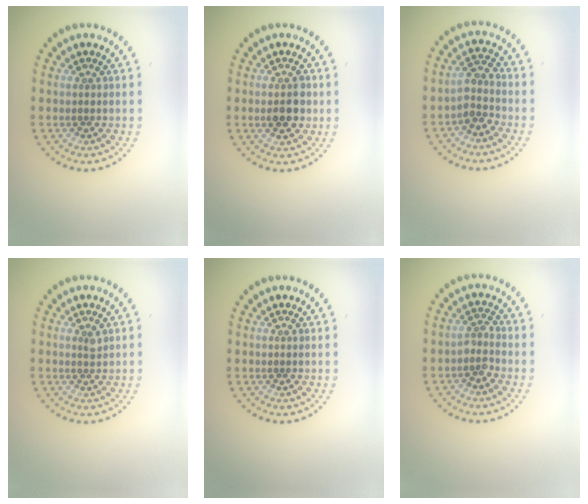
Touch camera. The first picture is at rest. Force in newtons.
{"total": 2.9, "press": 2.9, "slide": 0.2}
{"total": 2.4, "press": 2.0, "slide": 1.4}
{"total": 0.8, "press": 0.6, "slide": 0.5}
{"total": 0.0}
{"total": 1.8, "press": 1.3, "slide": 1.2}